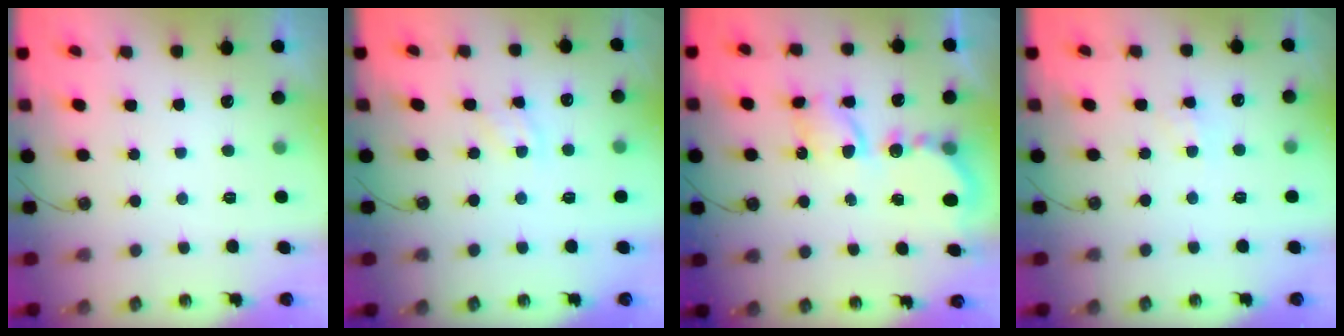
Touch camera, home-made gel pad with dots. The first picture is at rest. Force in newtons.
{"total": 4.2, "press": 4.2, "slide": 0.5}
{"total": 6.1, "press": 6.0, "slide": 0.6}
{"total": 1.9, "press": 1.9, "slide": 0.1}